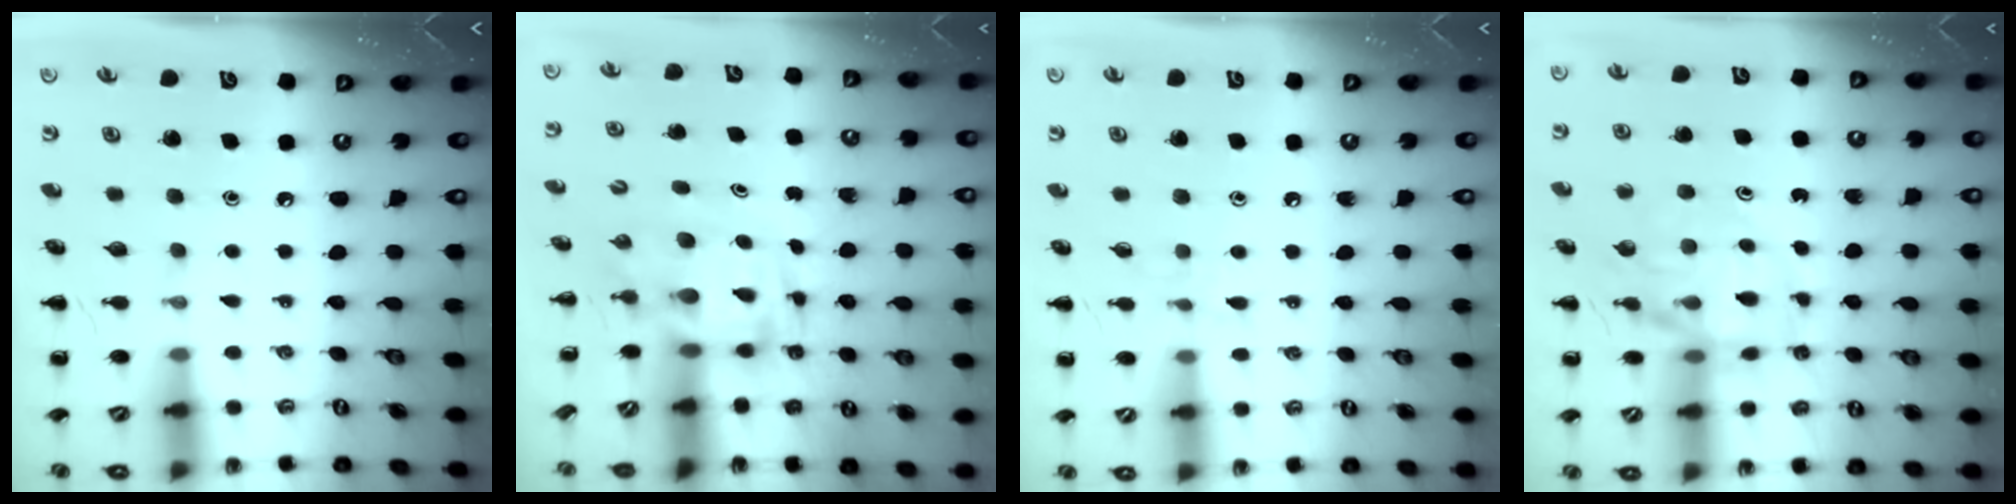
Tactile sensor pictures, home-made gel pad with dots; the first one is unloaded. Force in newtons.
{"total": 3.6, "press": 3.6, "slide": 0.7}
{"total": 5.0, "press": 4.8, "slide": 1.3}
{"total": 11.9, "press": 11.6, "slide": 2.8}